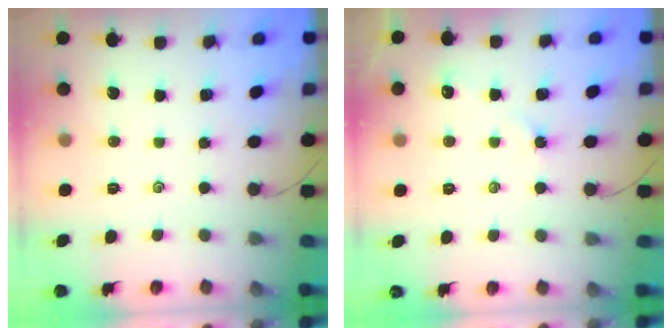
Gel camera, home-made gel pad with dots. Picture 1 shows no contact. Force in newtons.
{"total": 3.0, "press": 2.9, "slide": 0.4}